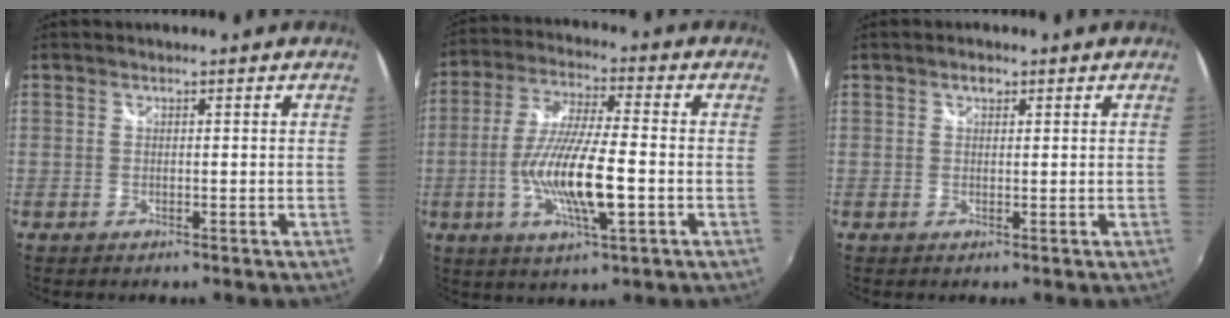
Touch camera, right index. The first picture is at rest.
{"total": 13.8, "force": [-3.3, 2.5, 13.1], "torque": [-0.260, -0.011, -0.061]}
{"total": 1.3, "force": [0.7, 0.9, 0.7], "torque": [-0.009, 0.005, 0.010]}